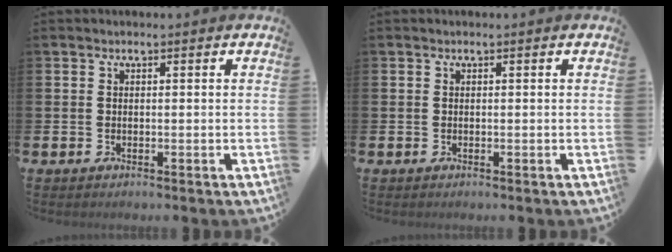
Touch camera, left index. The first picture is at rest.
{"total": 0.0}